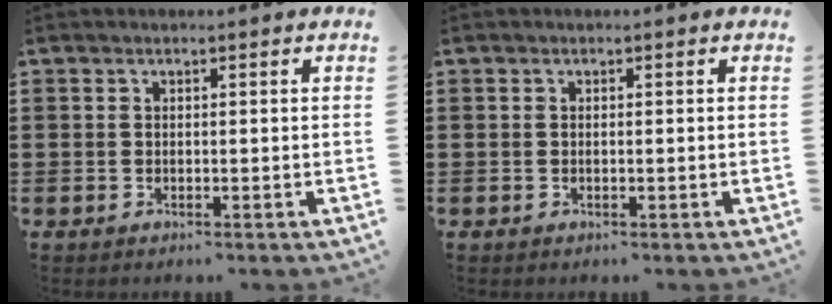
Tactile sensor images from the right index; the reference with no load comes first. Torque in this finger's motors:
{"motor_torque": [-0.16, 0.13, 0.00, -0.01]}